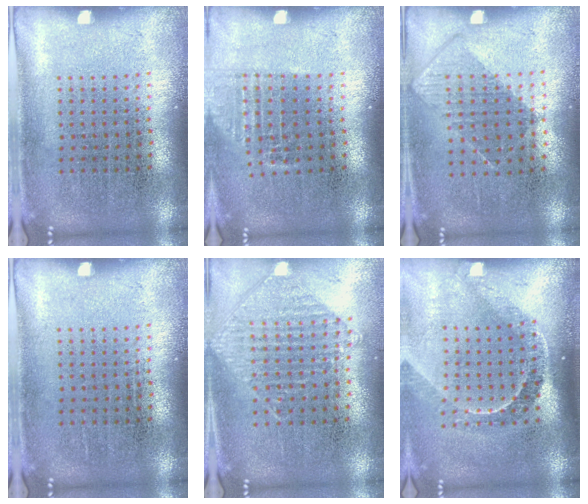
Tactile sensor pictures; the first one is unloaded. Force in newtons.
{"total": 1.1, "press": 1.0, "slide": 0.5}
{"total": 0.8, "press": 0.6, "slide": 0.4}
{"total": 0.0}
{"total": 0.9, "press": 0.9, "slide": 0.1}
{"total": 2.2, "press": 1.5, "slide": 1.6}